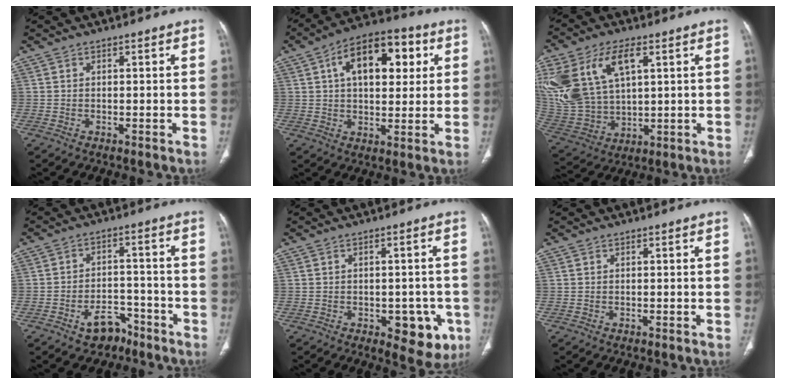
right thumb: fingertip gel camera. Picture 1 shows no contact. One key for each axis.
{"total": 16.3, "fx": 4.9, "fy": 9.1, "fz": 12.6, "tx": -0.159, "ty": 0.013, "tz": 0.073}
{"total": 22.3, "fx": 7.9, "fy": 13.1, "fz": 16.2, "tx": -0.367, "ty": -0.003, "tz": 0.163}
{"total": 6.5, "fx": -4.2, "fy": 4.2, "fz": 2.6, "tx": -0.018, "ty": 0.040, "tz": -0.060}
{"total": 8.6, "fx": -3.2, "fy": 4.7, "fz": 6.4, "tx": -0.039, "ty": 0.005, "tz": -0.031}
{"total": 0.0}